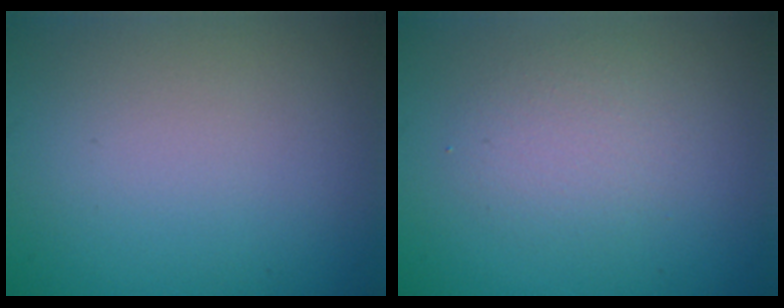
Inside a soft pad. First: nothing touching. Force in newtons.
{"total": 2.4, "press": 2.4, "slide": 0.1}